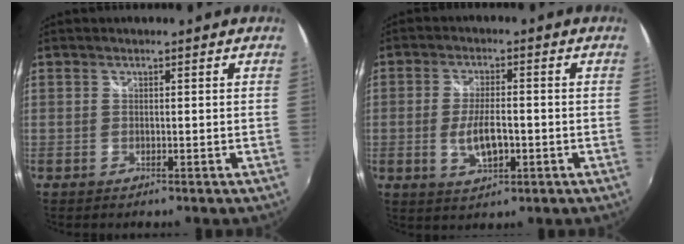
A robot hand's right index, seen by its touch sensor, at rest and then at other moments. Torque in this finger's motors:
{"motor_torque": [0.09, 0.00, 0.35, 0.09]}